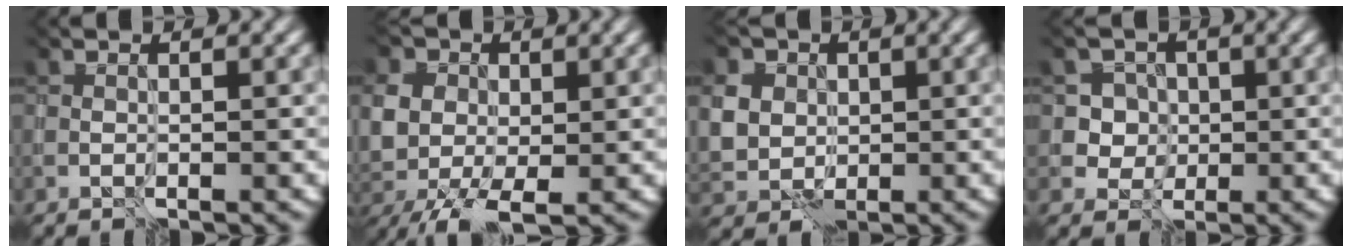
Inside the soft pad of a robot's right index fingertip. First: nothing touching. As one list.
[{"total": 6.8, "force": [-0.8, 4.9, 4.6], "torque": [-0.121, -0.001, -0.020]}, {"total": 5.4, "force": [1.9, 4.7, 1.9], "torque": [-0.054, 0.023, 0.025]}, {"total": 3.5, "force": [1.3, 3.2, 0.2], "torque": [0.016, 0.016, 0.010]}]